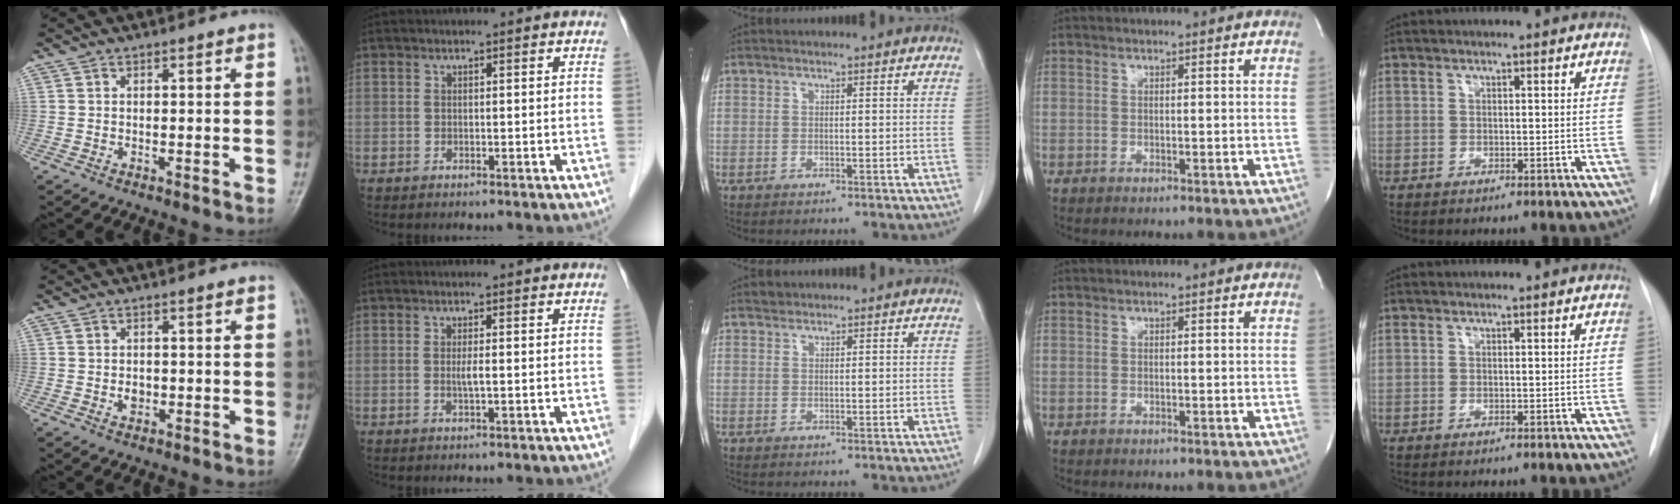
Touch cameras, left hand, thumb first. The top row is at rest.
{"thumb": {"total": 1.7, "force": [-0.1, 1.3, 1.1], "torque": [-0.011, 0.000, 0.002]}, "index": {"total": 1.4, "force": [-0.1, -0.1, 1.4], "torque": [-0.033, -0.002, -0.001]}, "middle": {"total": 0.7, "force": [0.6, 0.3, 0.0], "torque": [-0.003, 0.003, 0.011]}}